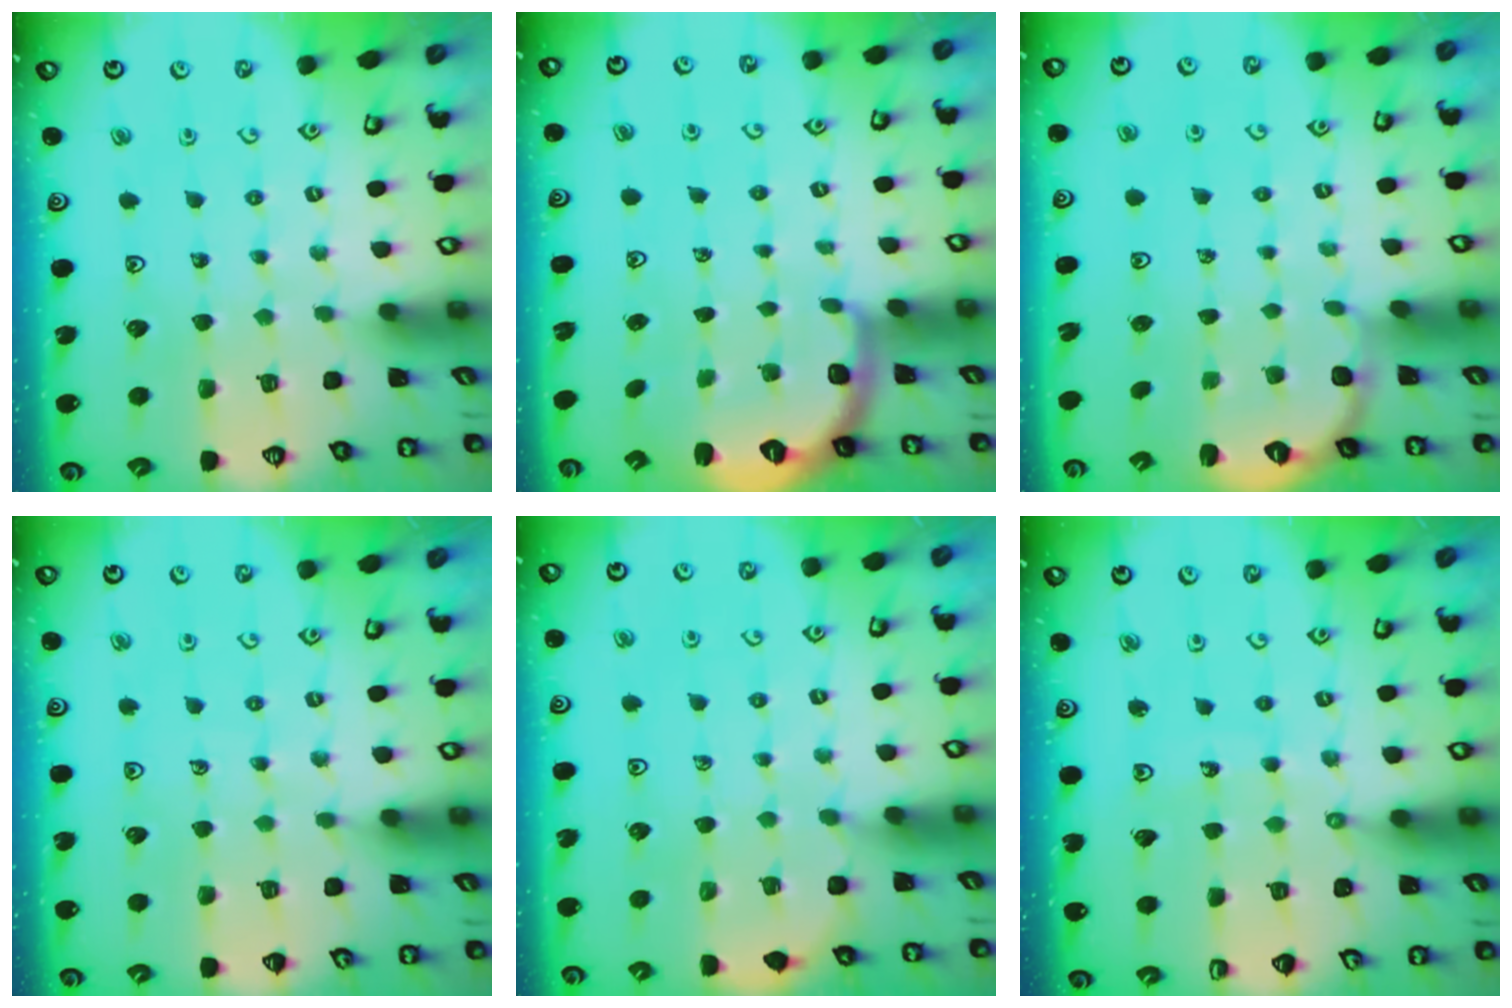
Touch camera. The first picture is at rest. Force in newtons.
{"total": 2.3, "press": 1.7, "slide": 1.6}
{"total": 2.4, "press": 1.9, "slide": 1.5}
{"total": 3.6, "press": 3.5, "slide": 1.0}
{"total": 5.9, "press": 5.8, "slide": 1.1}
{"total": 7.0, "press": 7.0, "slide": 0.8}